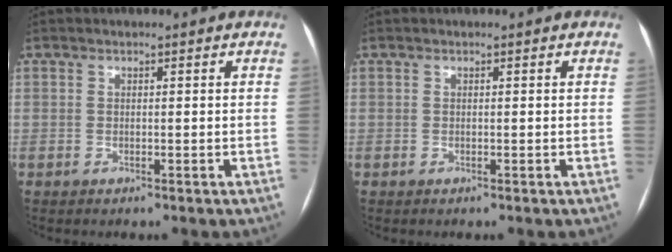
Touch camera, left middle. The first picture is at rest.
{"total": 0.0}